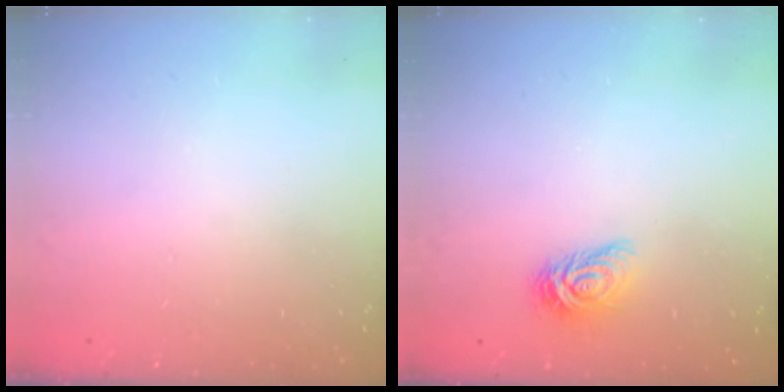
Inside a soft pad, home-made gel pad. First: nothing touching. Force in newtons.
{"total": 7.6, "press": 7.6, "slide": 0.2}